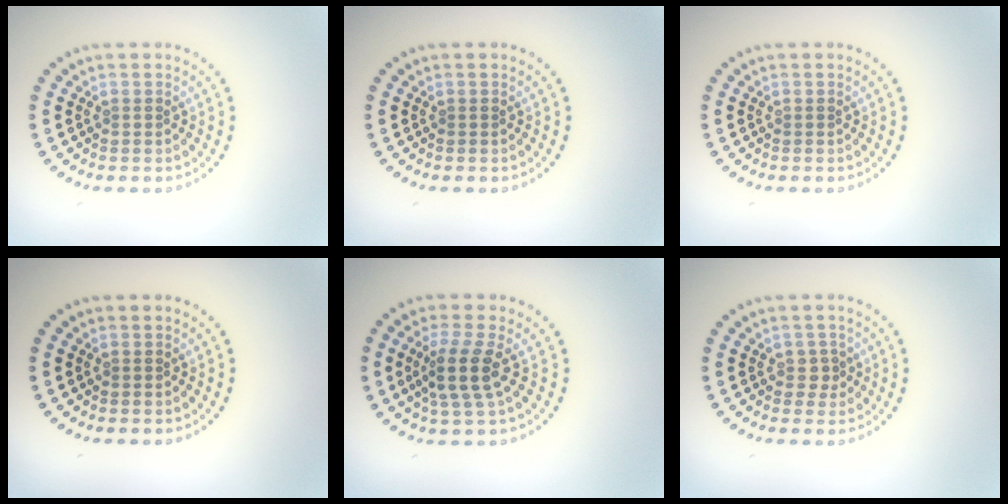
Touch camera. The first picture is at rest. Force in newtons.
{"total": 0.0}
{"total": 0.0}
{"total": 0.0}
{"total": 3.5, "press": 2.8, "slide": 2.1}
{"total": 1.2, "press": 1.0, "slide": 0.7}